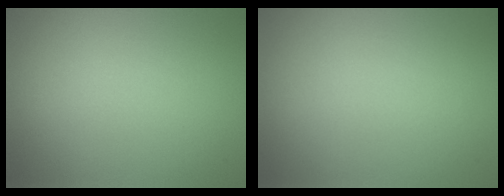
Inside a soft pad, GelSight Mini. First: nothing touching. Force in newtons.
{"total": 0.0}